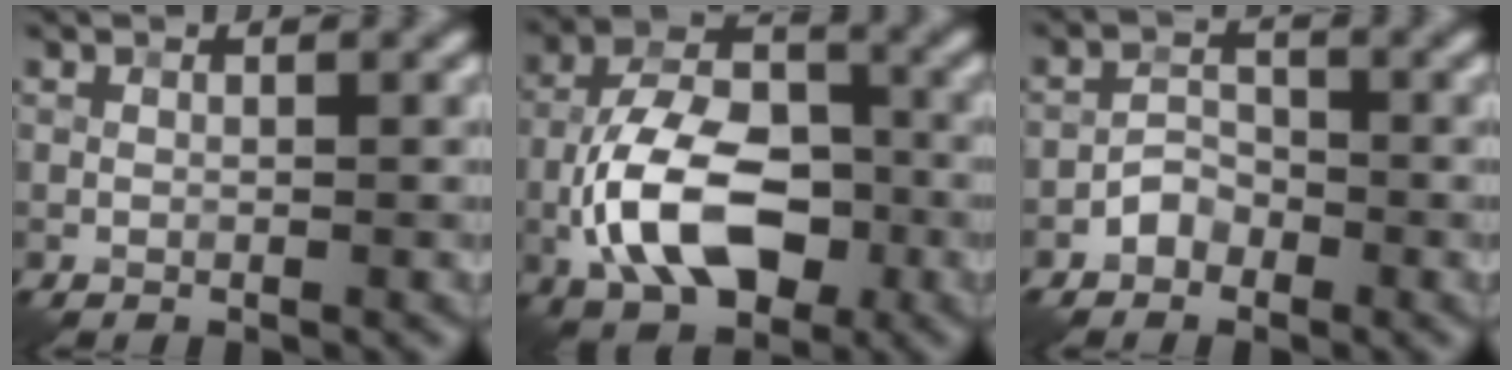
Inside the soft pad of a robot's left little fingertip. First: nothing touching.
{"total": 10.4, "force": [-3.2, 5.9, 8.0], "torque": [-0.158, 0.006, -0.065]}
{"total": 1.9, "force": [-1.3, 1.3, 0.6], "torque": [-0.006, 0.010, -0.026]}